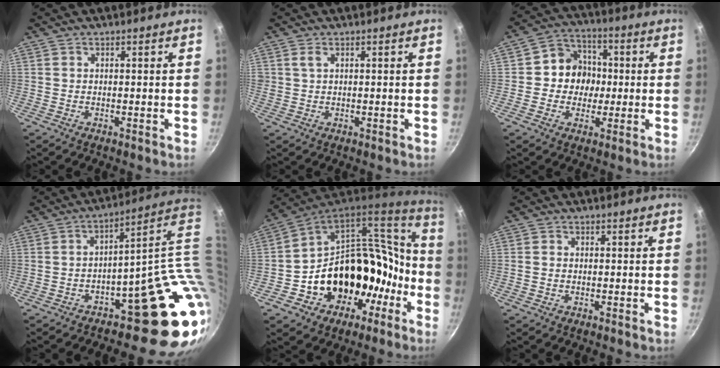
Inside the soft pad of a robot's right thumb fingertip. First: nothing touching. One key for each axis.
{"total": 1.4, "fx": 0.7, "fy": 0.8, "fz": 1.0, "tx": -0.016, "ty": -0.001, "tz": 0.013}
{"total": 9.3, "fx": -0.2, "fy": 8.6, "fz": 3.7, "tx": -0.011, "ty": 0.019, "tz": -0.019}
{"total": 19.0, "fx": -1.4, "fy": 7.7, "fz": 17.3, "tx": -0.156, "ty": 0.004, "tz": -0.013}
{"total": 23.5, "fx": -6.7, "fy": 18.9, "fz": 12.2, "tx": -0.146, "ty": 0.090, "tz": -0.084}
{"total": 0.9, "fx": -0.3, "fy": 0.7, "fz": 0.4, "tx": -0.006, "ty": 0.003, "tz": -0.007}